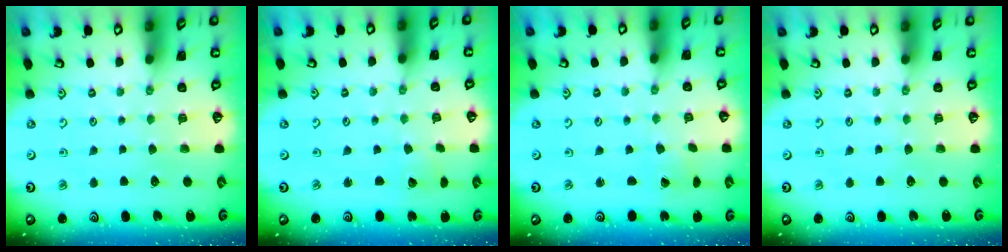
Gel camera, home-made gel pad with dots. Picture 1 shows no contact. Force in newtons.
{"total": 1.7, "press": 1.7, "slide": 0.1}
{"total": 0.0}
{"total": 0.0}